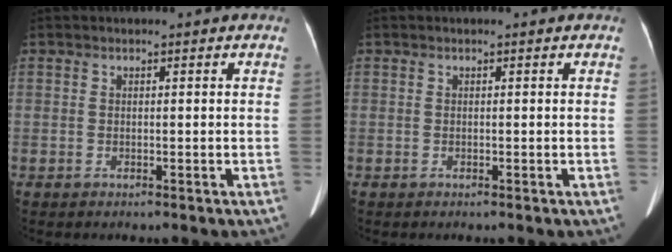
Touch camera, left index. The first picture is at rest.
{"total": 0.0}